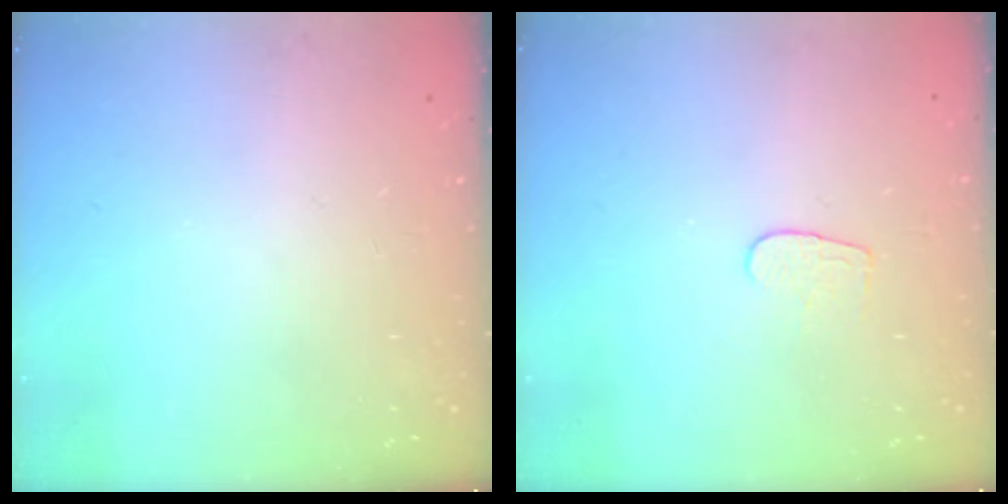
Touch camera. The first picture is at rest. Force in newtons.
{"total": 4.6, "press": 4.6, "slide": 0.2}